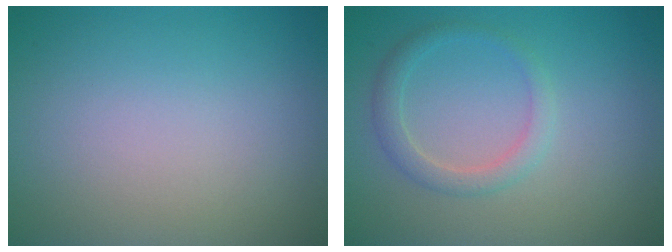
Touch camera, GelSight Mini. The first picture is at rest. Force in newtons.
{"total": 2.0, "press": 2.0, "slide": 0.0}